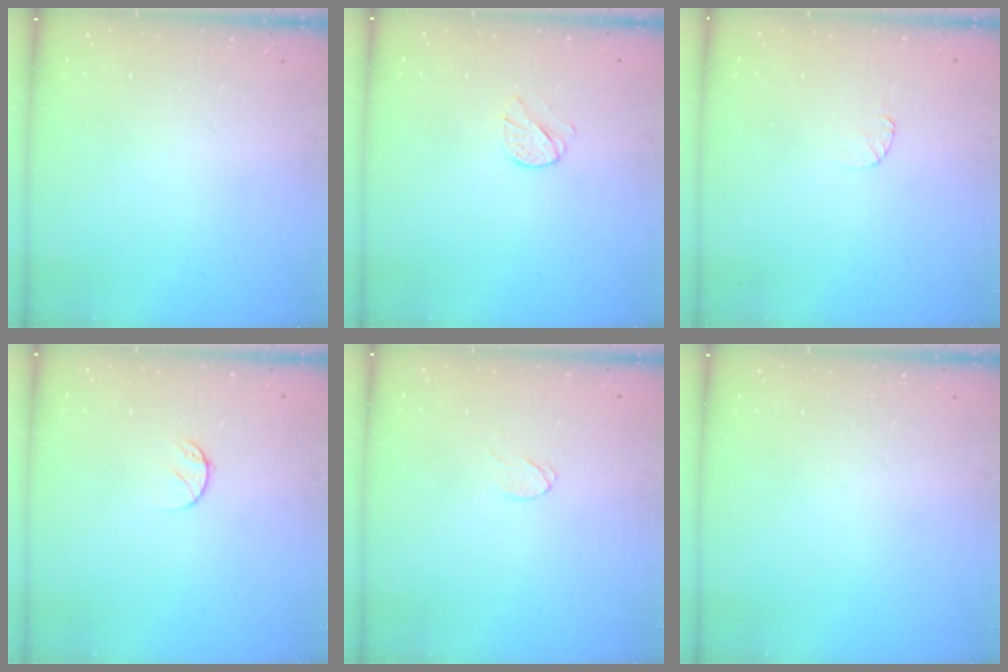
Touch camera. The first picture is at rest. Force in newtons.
{"total": 4.5, "press": 4.5, "slide": 0.6}
{"total": 4.0, "press": 3.9, "slide": 0.5}
{"total": 4.3, "press": 4.3, "slide": 0.3}
{"total": 3.1, "press": 3.1, "slide": 0.2}
{"total": 0.0}